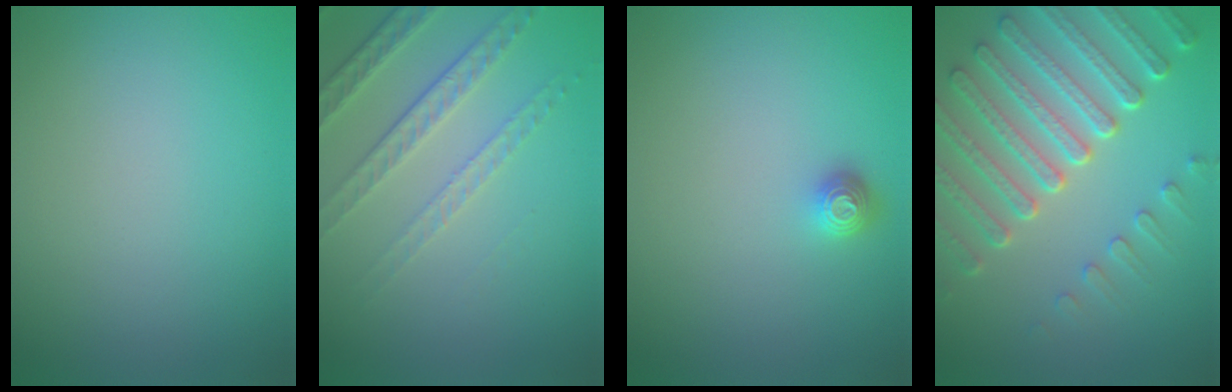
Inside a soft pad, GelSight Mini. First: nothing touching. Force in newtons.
{"total": 4.6, "press": 3.3, "slide": 3.2}
{"total": 1.3, "press": 1.1, "slide": 0.7}
{"total": 7.4, "press": 5.5, "slide": 4.9}